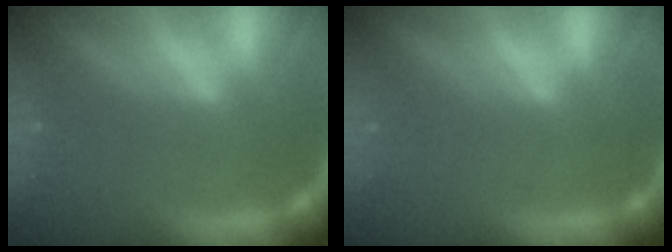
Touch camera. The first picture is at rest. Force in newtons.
{"total": 0.0}